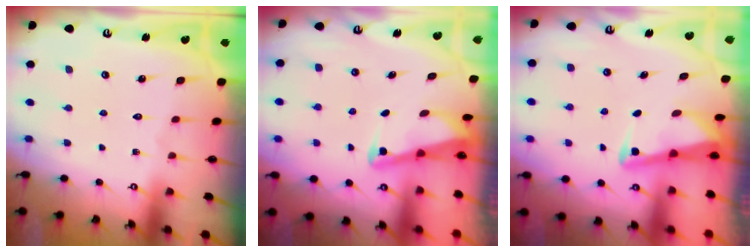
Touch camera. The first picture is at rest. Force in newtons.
{"total": 2.9, "press": 2.9, "slide": 0.4}
{"total": 3.0, "press": 2.9, "slide": 0.4}